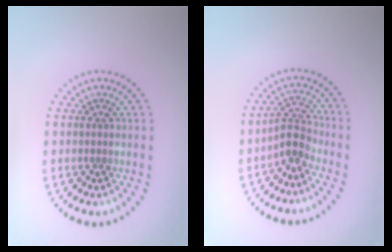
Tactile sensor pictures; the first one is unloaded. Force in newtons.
{"total": 2.5, "press": 1.8, "slide": 1.8}